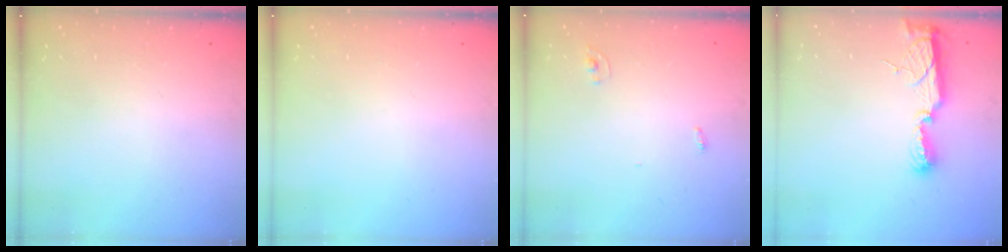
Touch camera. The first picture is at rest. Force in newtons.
{"total": 0.0}
{"total": 2.4, "press": 2.4, "slide": 0.2}
{"total": 9.5, "press": 9.2, "slide": 2.7}